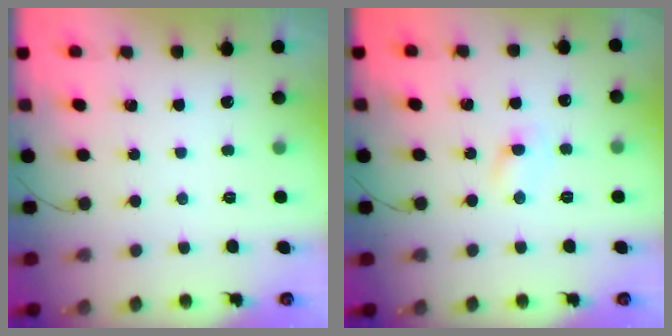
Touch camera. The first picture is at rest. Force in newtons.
{"total": 4.5, "press": 4.3, "slide": 1.3}